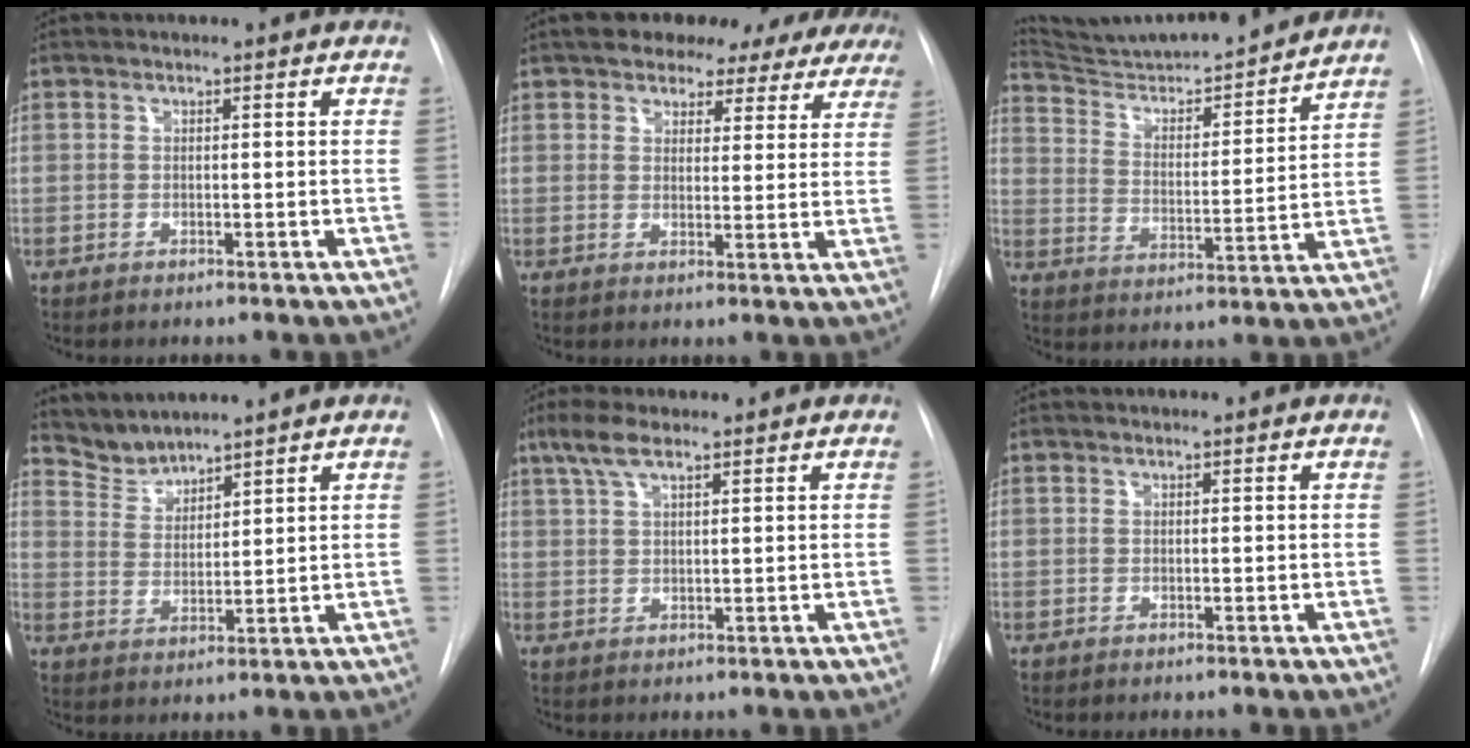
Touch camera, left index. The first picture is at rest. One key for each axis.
{"total": 16.1, "fx": 13.7, "fy": 6.6, "fz": 5.3, "tx": -0.063, "ty": 0.024, "tz": 0.154}
{"total": 20.1, "fx": 18.9, "fy": 1.1, "fz": 6.8, "tx": -0.110, "ty": -0.021, "tz": 0.285}
{"total": 4.6, "fx": 4.6, "fy": -0.1, "fz": -0.4, "tx": 0.002, "ty": 0.005, "tz": 0.101}
{"total": 4.5, "fx": 3.2, "fy": 1.0, "fz": 3.1, "tx": -0.072, "ty": 0.016, "tz": 0.066}
{"total": 0.0}